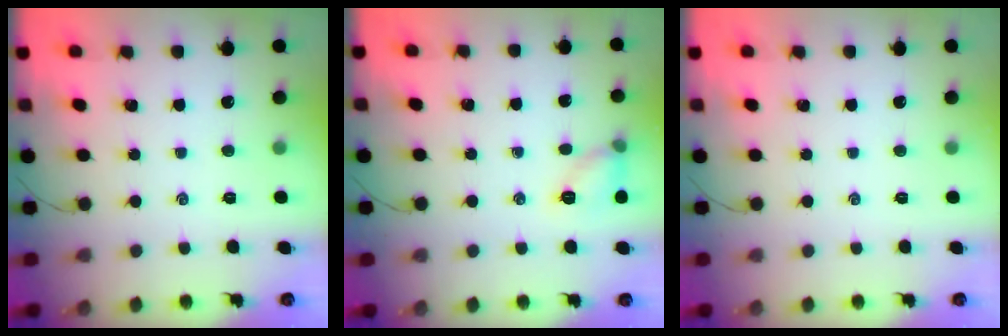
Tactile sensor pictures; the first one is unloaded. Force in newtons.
{"total": 8.3, "press": 8.3, "slide": 0.3}
{"total": 0.0}